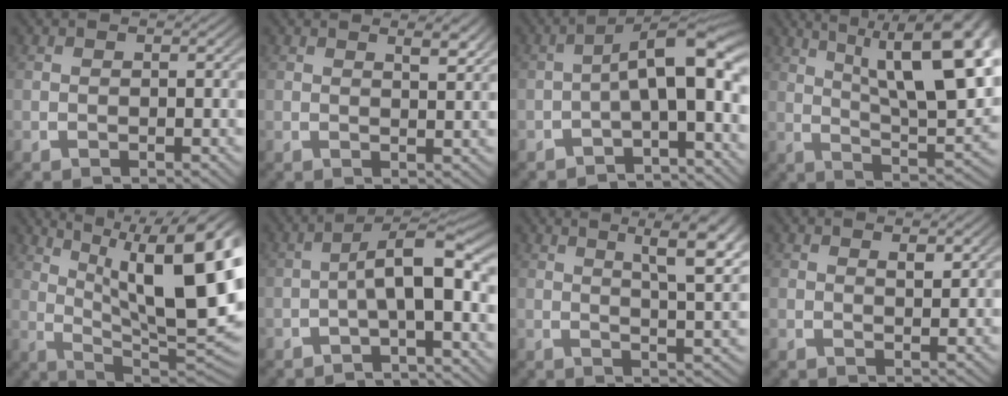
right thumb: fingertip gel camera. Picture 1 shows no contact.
{"total": 2.1, "force": [1.3, 0.5, 1.6], "torque": [-0.016, -0.003, 0.023]}
{"total": 7.7, "force": [-0.9, 4.1, 6.5], "torque": [-0.087, -0.011, -0.016]}
{"total": 13.4, "force": [3.5, 6.7, 11.0], "torque": [-0.152, -0.017, 0.055]}
{"total": 15.5, "force": [2.0, 8.3, 12.9], "torque": [-0.184, -0.051, 0.058]}
{"total": 6.4, "force": [-0.6, 3.3, 5.5], "torque": [-0.088, -0.009, -0.008]}
{"total": 7.4, "force": [3.2, 2.9, 6.0], "torque": [-0.073, -0.001, 0.049]}
{"total": 1.2, "force": [1.1, 0.2, 0.6], "torque": [-0.006, -0.004, 0.021]}